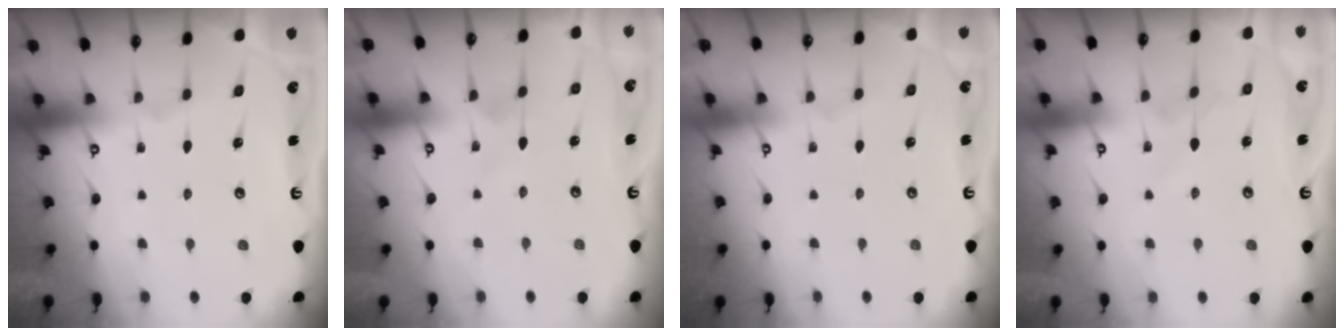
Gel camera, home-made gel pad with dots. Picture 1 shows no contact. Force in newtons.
{"total": 2.8, "press": 2.8, "slide": 0.4}
{"total": 0.0}
{"total": 4.7, "press": 4.6, "slide": 0.5}